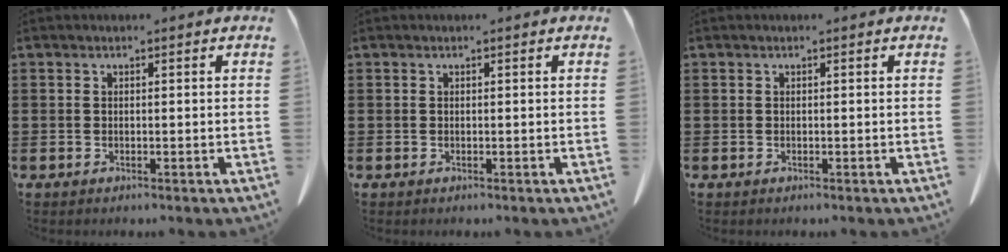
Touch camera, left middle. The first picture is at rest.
{"total": 0.0}
{"total": 0.0}